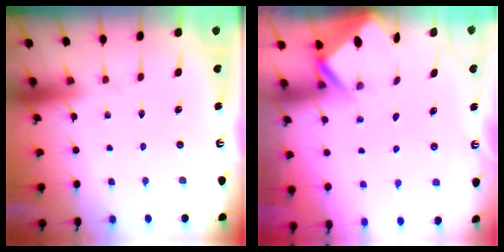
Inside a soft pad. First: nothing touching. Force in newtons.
{"total": 2.4, "press": 2.4, "slide": 0.2}